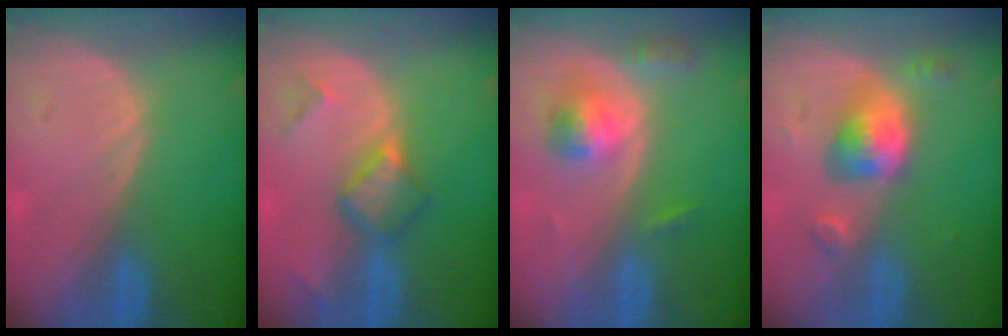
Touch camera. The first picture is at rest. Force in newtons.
{"total": 5.6, "press": 4.9, "slide": 2.7}
{"total": 5.1, "press": 4.7, "slide": 1.9}
{"total": 5.7, "press": 5.4, "slide": 1.8}